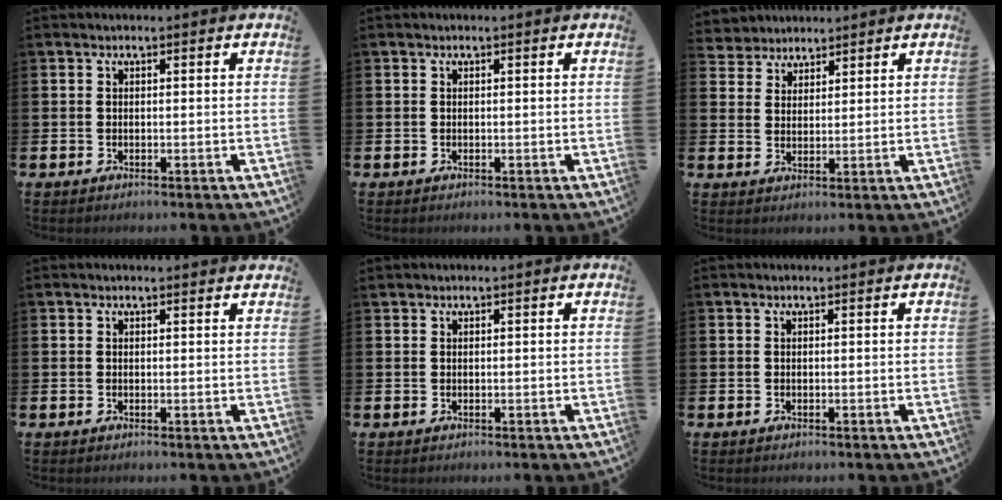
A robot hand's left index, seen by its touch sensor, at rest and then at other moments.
{"total": 0.0}
{"total": 3.8, "force": [3.5, 1.1, -0.8], "torque": [-0.007, -0.012, 0.066]}
{"total": 0.5, "force": [0.5, 0.0, 0.0], "torque": [0.008, -0.004, 0.008]}
{"total": 0.7, "force": [0.7, 0.3, -0.1], "torque": [0.002, 0.001, 0.012]}
{"total": 0.0}